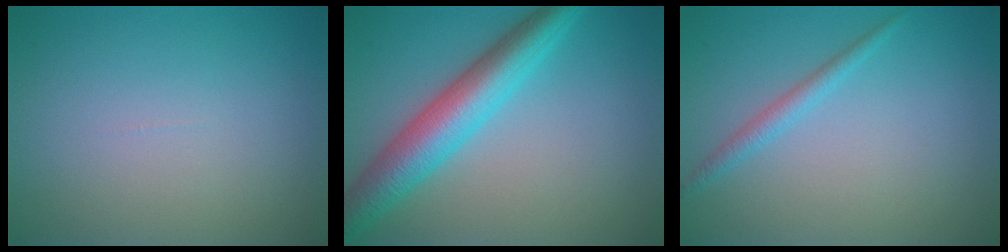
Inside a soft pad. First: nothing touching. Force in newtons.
{"total": 6.5, "press": 6.5, "slide": 0.1}
{"total": 1.5, "press": 1.5, "slide": 0.1}